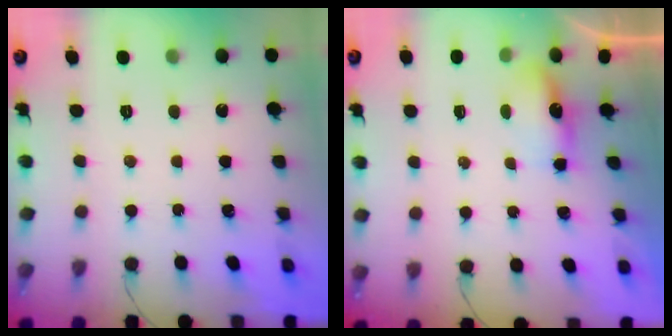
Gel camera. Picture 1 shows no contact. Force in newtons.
{"total": 5.2, "press": 5.0, "slide": 1.3}